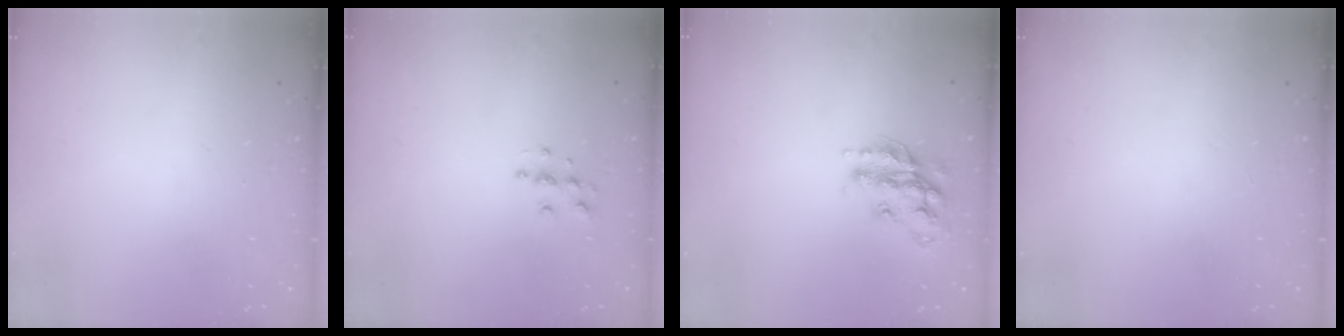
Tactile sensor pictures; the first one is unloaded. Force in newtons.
{"total": 4.6, "press": 4.6, "slide": 0.5}
{"total": 14.6, "press": 14.5, "slide": 0.7}
{"total": 0.0}